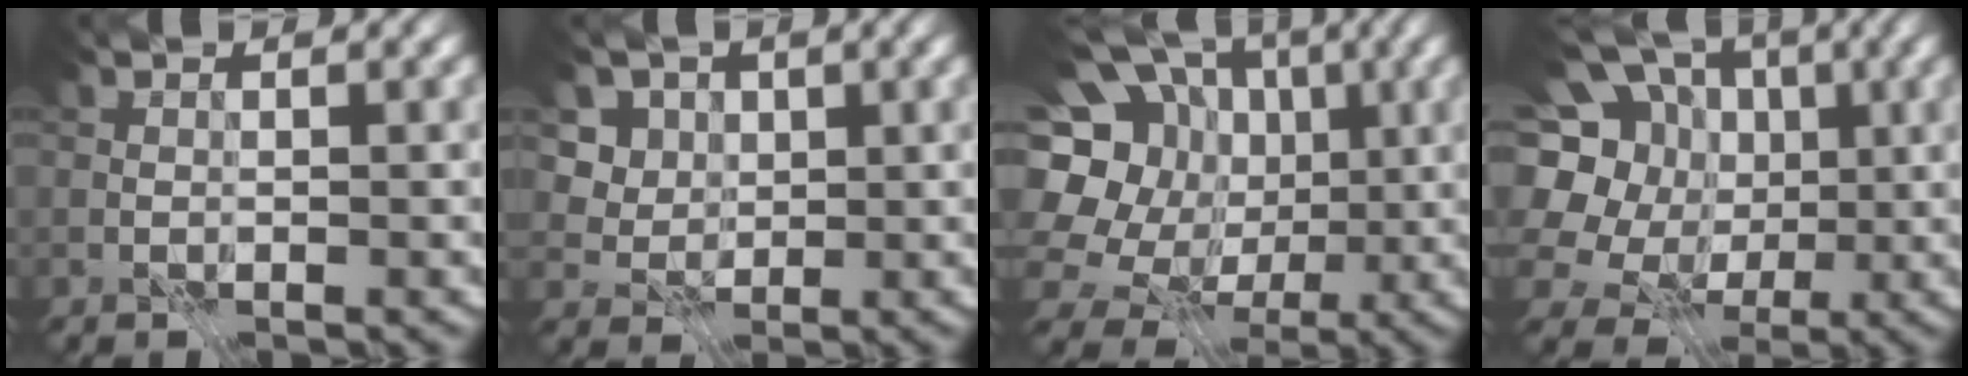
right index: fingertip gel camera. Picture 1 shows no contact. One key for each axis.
{"total": 6.1, "fx": 2.8, "fy": 4.9, "fz": 2.3, "tx": -0.052, "ty": -0.009, "tz": 0.046}
{"total": 19.0, "fx": 1.9, "fy": 16.6, "fz": 9.1, "tx": -0.208, "ty": 0.020, "tz": 0.016}
{"total": 14.5, "fx": 2.7, "fy": 12.5, "fz": 6.9, "tx": -0.185, "ty": 0.035, "tz": 0.028}